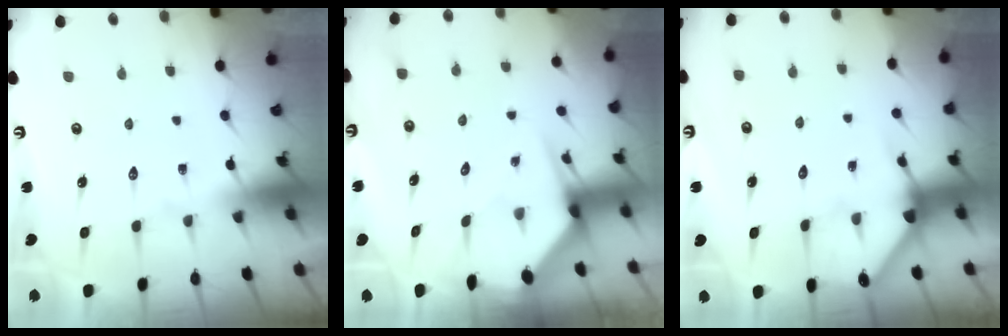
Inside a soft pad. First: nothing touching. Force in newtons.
{"total": 3.6, "press": 3.6, "slide": 0.4}
{"total": 3.4, "press": 3.4, "slide": 0.2}